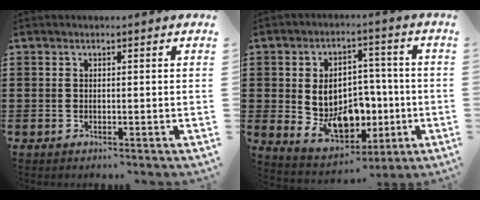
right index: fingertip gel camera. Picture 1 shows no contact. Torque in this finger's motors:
{"motor_torque": [2.14, 0.00, 1.05, 0.21]}